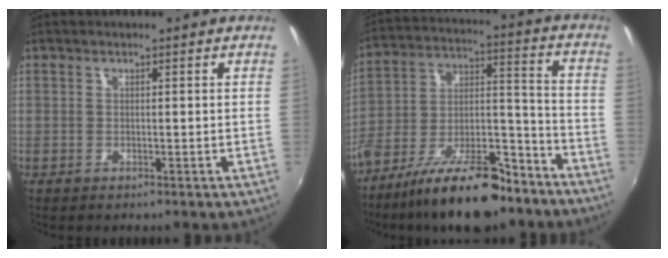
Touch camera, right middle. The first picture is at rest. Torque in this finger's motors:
{"motor_torque": [1.13, -1.01, 0.84, 0.21]}